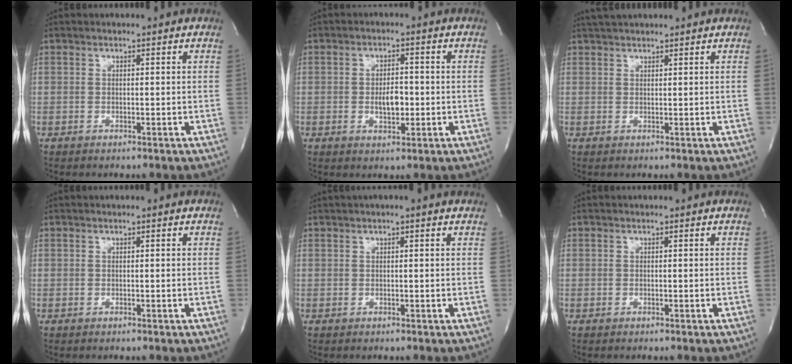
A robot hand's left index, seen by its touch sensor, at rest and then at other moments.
{"total": 3.9, "force": [-0.7, 1.9, 3.4], "torque": [-0.054, 0.002, -0.007]}
{"total": 3.4, "force": [3.2, 0.3, 1.2], "torque": [-0.021, 0.028, 0.057]}
{"total": 0.0}
{"total": 1.7, "force": [1.2, 0.0, 1.3], "torque": [-0.019, 0.017, 0.017]}
{"total": 0.0}